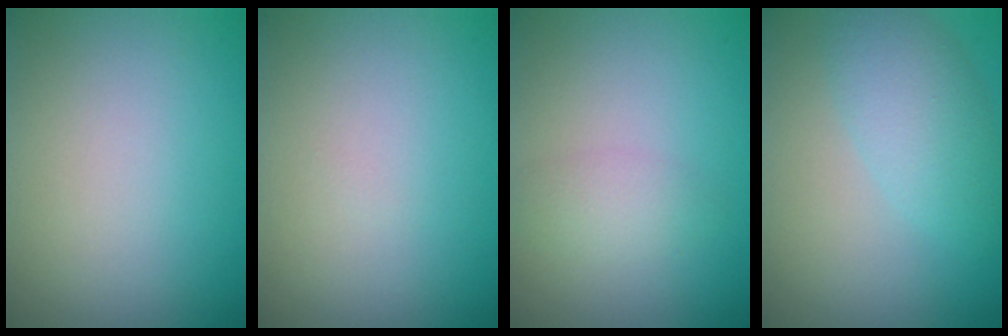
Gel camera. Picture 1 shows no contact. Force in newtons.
{"total": 0.0}
{"total": 1.8, "press": 1.8, "slide": 0.1}
{"total": 3.8, "press": 3.8, "slide": 0.2}